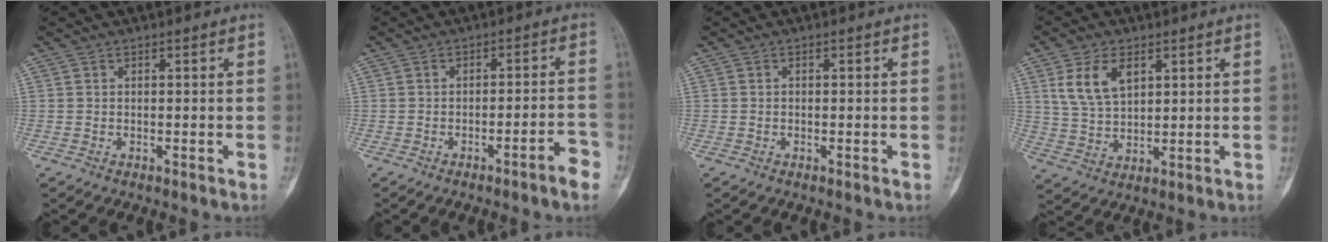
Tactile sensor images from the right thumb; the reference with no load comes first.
{"total": 4.8, "force": [-2.9, 0.3, 3.8], "torque": [-0.057, 0.027, -0.039]}
{"total": 0.0}
{"total": 8.4, "force": [3.5, 4.8, 5.9], "torque": [-0.106, -0.011, 0.074]}